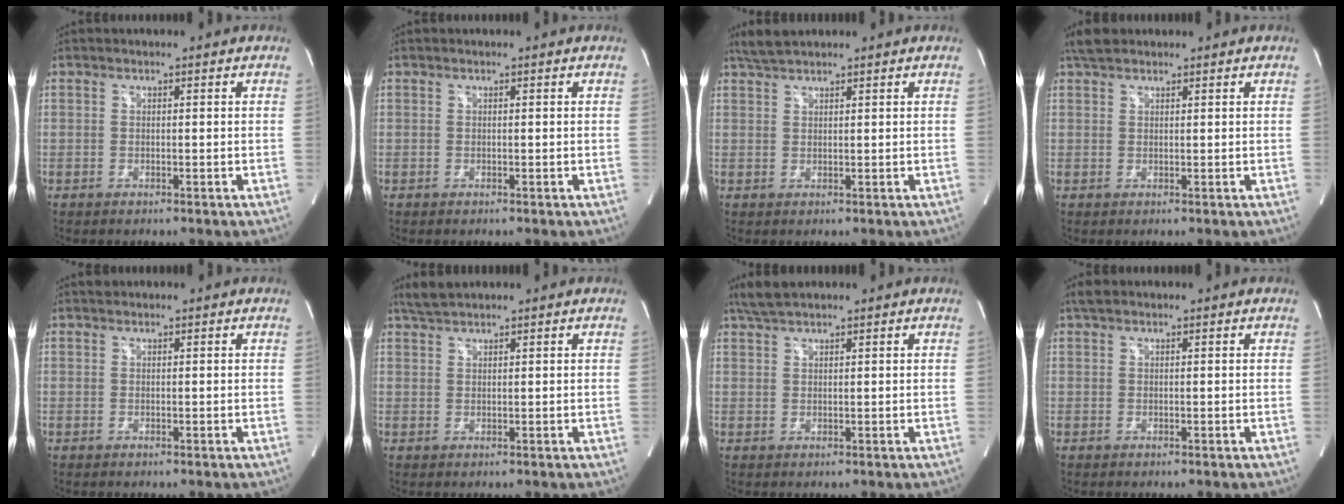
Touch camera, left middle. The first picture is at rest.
{"total": 0.0}
{"total": 3.0, "force": [2.8, 0.3, 1.1], "torque": [-0.031, 0.013, 0.056]}
{"total": 2.8, "force": [2.4, 1.1, 1.0], "torque": [-0.025, 0.015, 0.043]}
{"total": 0.5, "force": [0.5, 0.1, 0.0], "torque": [-0.011, 0.008, 0.011]}
{"total": 2.7, "force": [2.5, 0.2, 0.9], "torque": [-0.025, 0.012, 0.051]}
{"total": 3.6, "force": [3.1, 0.5, 1.7], "torque": [-0.044, 0.015, 0.063]}
{"total": 1.5, "force": [1.2, 0.6, 0.8], "torque": [-0.020, 0.016, 0.023]}